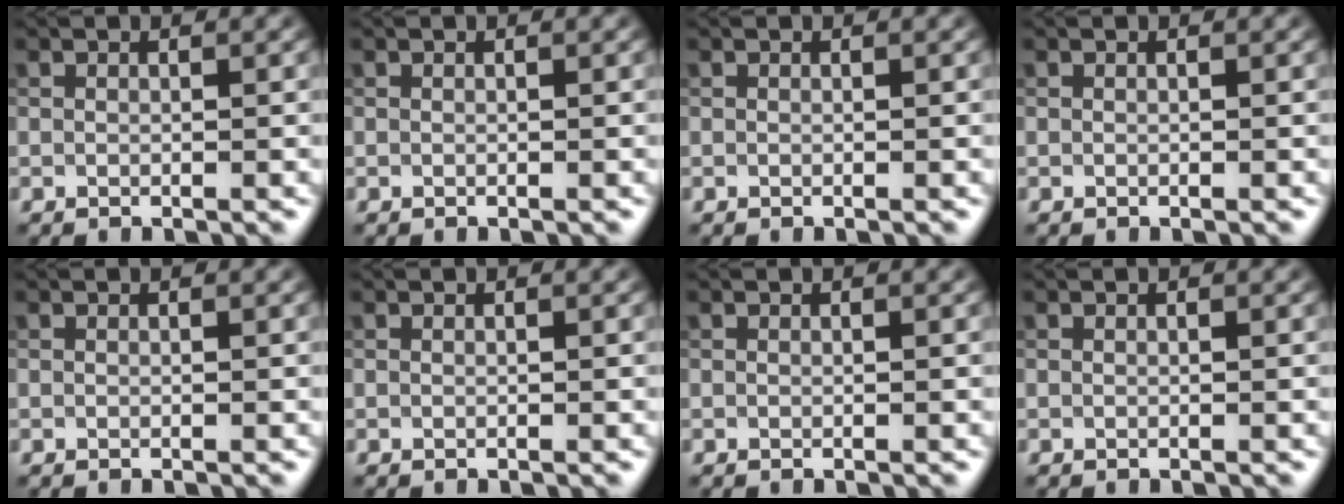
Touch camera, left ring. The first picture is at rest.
{"total": 0.0}
{"total": 0.0}
{"total": 0.0}
{"total": 0.0}
{"total": 0.0}
{"total": 0.0}
{"total": 0.0}